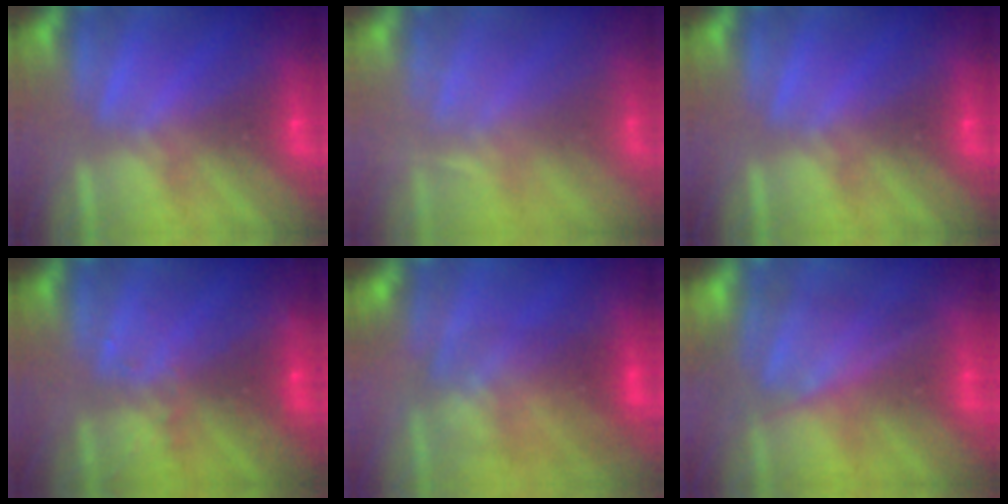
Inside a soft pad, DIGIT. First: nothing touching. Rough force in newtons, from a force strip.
{"total": 2.2}
{"total": 0.0}
{"total": 2.8}
{"total": 2.8}
{"total": 4.5}